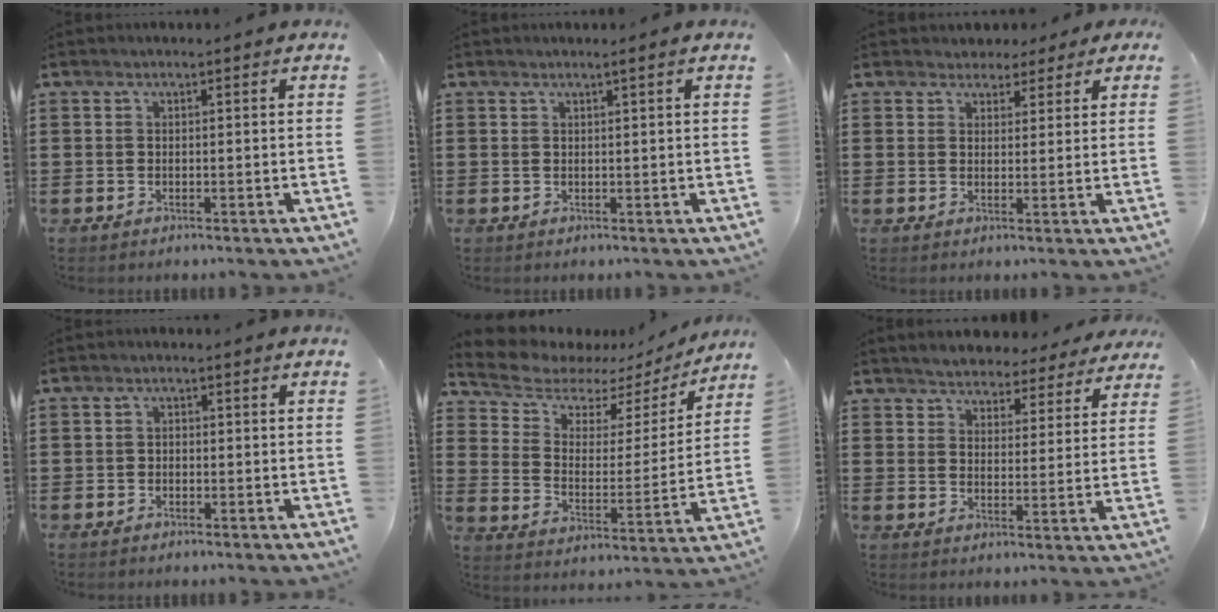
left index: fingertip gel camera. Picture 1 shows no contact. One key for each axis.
{"total": 1.0, "fx": 0.6, "fy": -0.2, "fz": 0.8, "tx": -0.013, "ty": -0.001, "tz": 0.011}
{"total": 2.8, "fx": 2.3, "fy": 1.7, "fz": 0.3, "tx": -0.017, "ty": 0.010, "tz": 0.043}
{"total": 1.0, "fx": -0.7, "fy": 0.7, "fz": 0.3, "tx": -0.008, "ty": 0.001, "tz": -0.015}
{"total": 6.3, "fx": 5.4, "fy": 3.0, "fz": 1.5, "tx": -0.067, "ty": -0.032, "tz": 0.091}
{"total": 4.1, "fx": 4.0, "fy": 0.5, "fz": -0.1, "tx": -0.022, "ty": -0.018, "tz": 0.070}